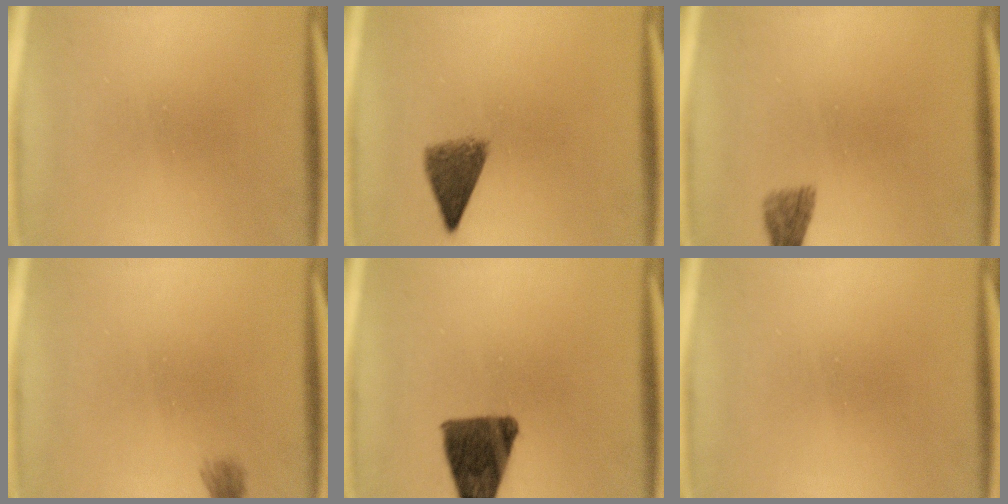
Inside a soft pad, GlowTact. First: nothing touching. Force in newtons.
{"total": 5.1}
{"total": 1.9}
{"total": 1.9}
{"total": 11.6}
{"total": 0.0}